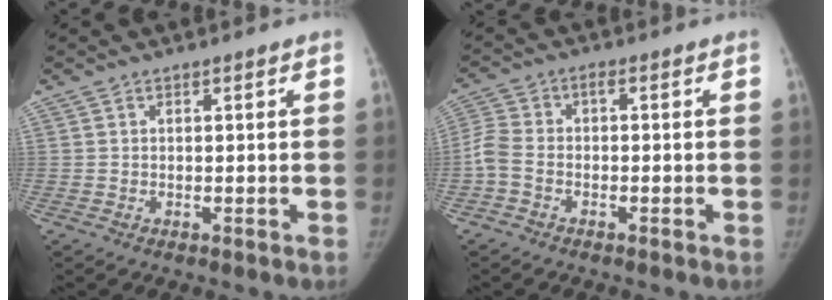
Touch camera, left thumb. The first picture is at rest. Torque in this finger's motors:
{"motor_torque": [-0.49, 0.54, 0.01, 0.00, 0.04]}